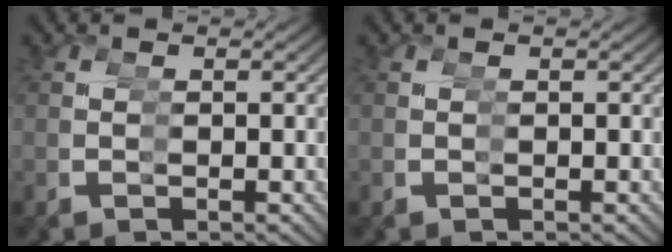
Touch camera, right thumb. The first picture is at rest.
{"total": 0.0}